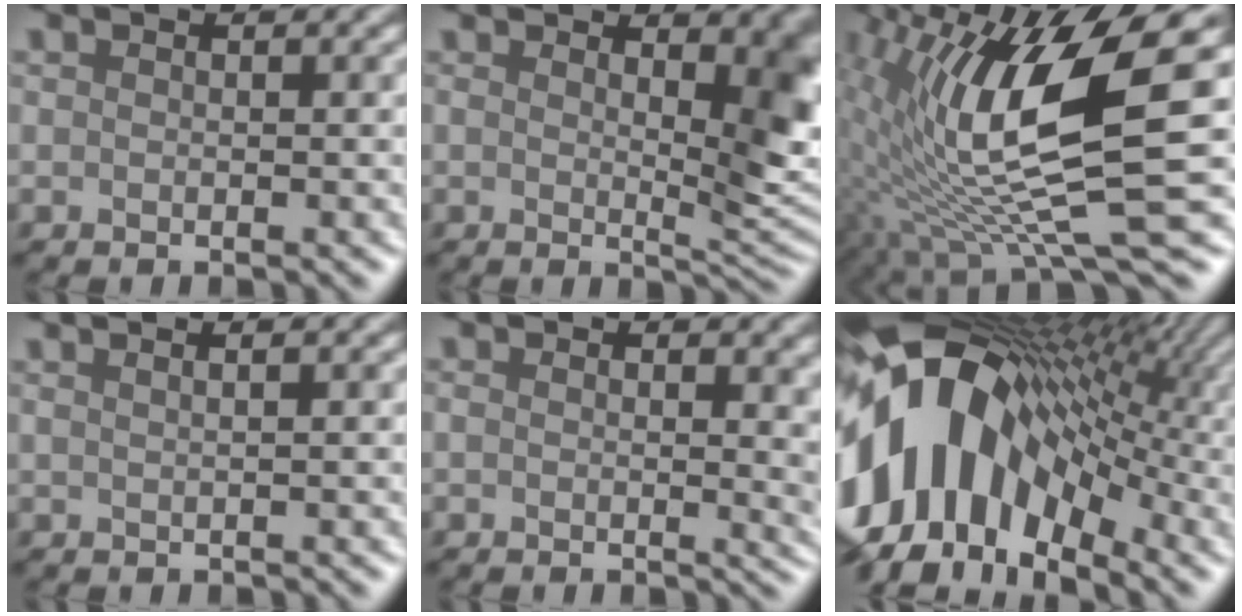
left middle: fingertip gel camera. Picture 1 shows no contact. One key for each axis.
{"total": 9.2, "fx": 2.4, "fy": 3.3, "fz": 8.3, "tx": -0.056, "ty": 0.027, "tz": 0.028}
{"total": 10.0, "fx": 0.8, "fy": 2.4, "fz": 9.7, "tx": -0.211, "ty": -0.018, "tz": 0.031}
{"total": 3.1, "fx": 1.9, "fy": 1.5, "fz": 2.0, "tx": -0.002, "ty": 0.037, "tz": 0.001}
{"total": 4.8, "fx": 1.1, "fy": 1.8, "fz": 4.3, "tx": -0.030, "ty": 0.024, "tz": 0.008}
{"total": 14.1, "fx": -1.1, "fy": 9.6, "fz": 10.3, "tx": -0.213, "ty": 0.024, "tz": -0.015}